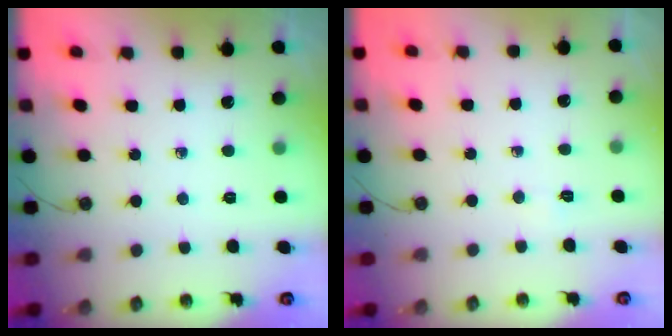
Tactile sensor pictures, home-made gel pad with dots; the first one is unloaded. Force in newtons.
{"total": 2.1, "press": 1.6, "slide": 1.4}